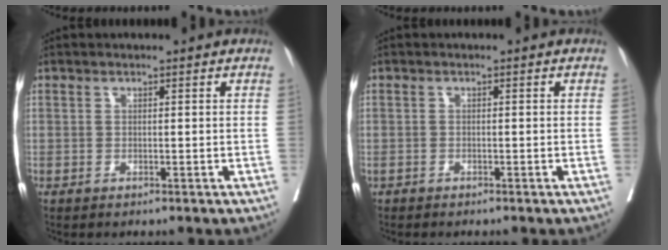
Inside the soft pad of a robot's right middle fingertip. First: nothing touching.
{"total": 0.6, "force": [-0.5, -0.2, -0.3], "torque": [-0.004, 0.001, -0.014]}